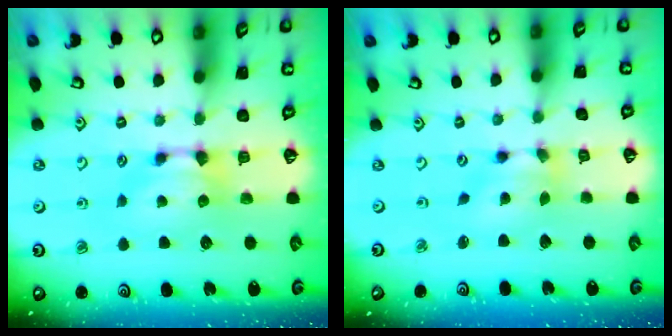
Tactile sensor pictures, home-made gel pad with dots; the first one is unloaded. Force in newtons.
{"total": 4.0, "press": 3.6, "slide": 1.9}